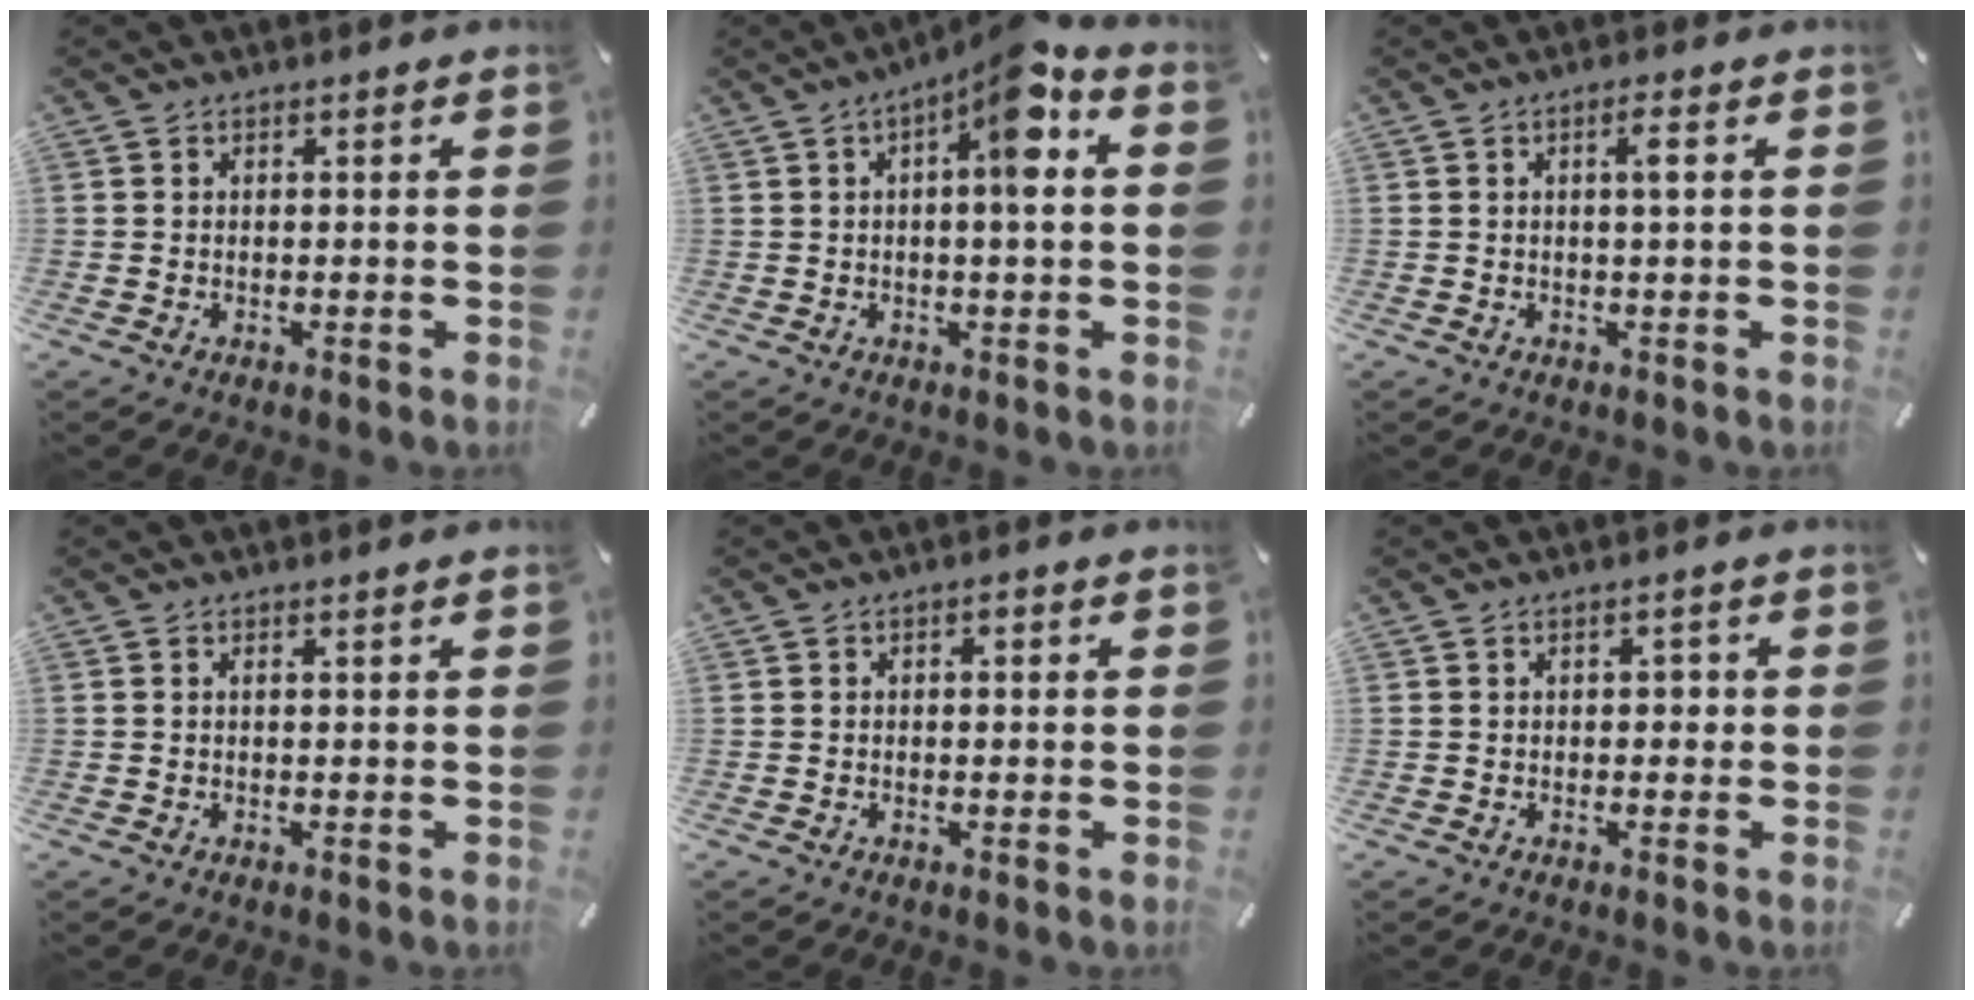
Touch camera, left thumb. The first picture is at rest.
{"total": 10.4, "force": [2.7, 2.6, 9.7], "torque": [-0.142, -0.007, 0.036]}
{"total": 3.0, "force": [0.6, 0.2, 2.9], "torque": [-0.057, 0.001, 0.007]}
{"total": 0.8, "force": [0.3, 0.0, 0.8], "torque": [-0.014, 0.000, 0.005]}
{"total": 1.3, "force": [0.2, 0.7, 1.0], "torque": [-0.021, 0.005, 0.002]}
{"total": 1.7, "force": [0.2, 1.1, 1.3], "torque": [-0.018, 0.005, -0.001]}